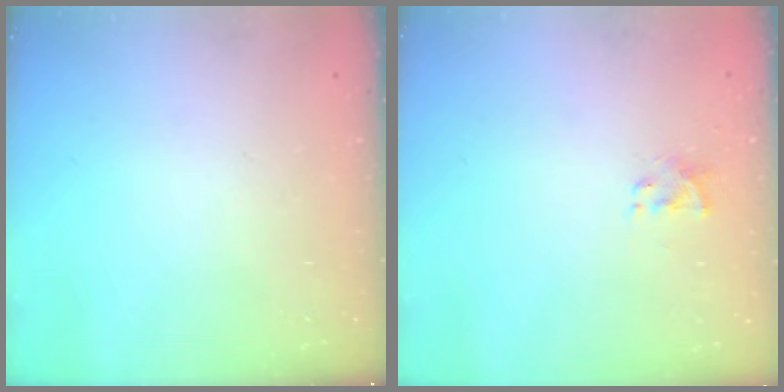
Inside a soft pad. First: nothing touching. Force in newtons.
{"total": 1.3, "press": 1.3, "slide": 0.3}